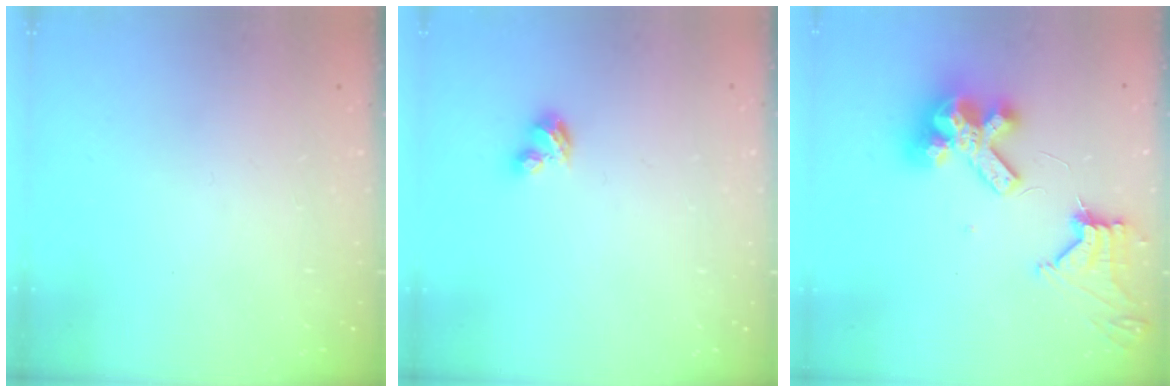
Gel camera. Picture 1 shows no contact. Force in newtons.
{"total": 2.9, "press": 2.8, "slide": 0.5}
{"total": 12.6, "press": 12.5, "slide": 1.4}